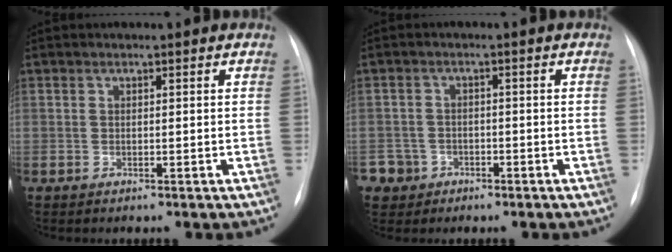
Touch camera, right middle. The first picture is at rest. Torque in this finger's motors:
{"motor_torque": [0.80, -0.77, 0.16, 0.05]}